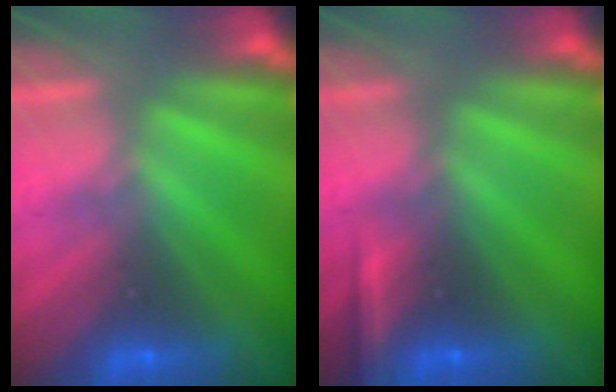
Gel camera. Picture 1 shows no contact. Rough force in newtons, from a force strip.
{"total": 2.3}